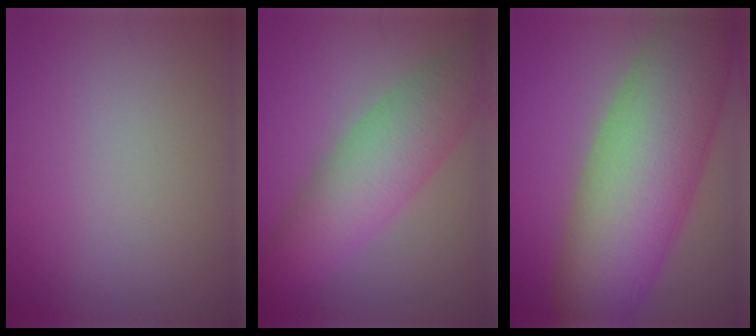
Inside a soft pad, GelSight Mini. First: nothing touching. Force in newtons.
{"total": 7.1, "press": 7.0, "slide": 0.3}
{"total": 13.7, "press": 13.7, "slide": 0.6}